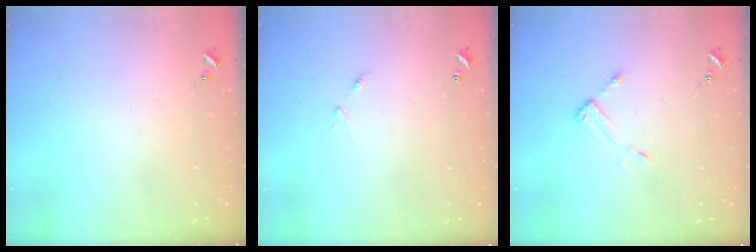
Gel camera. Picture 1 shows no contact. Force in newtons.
{"total": 5.0, "press": 5.0, "slide": 0.5}
{"total": 3.7, "press": 3.6, "slide": 0.4}